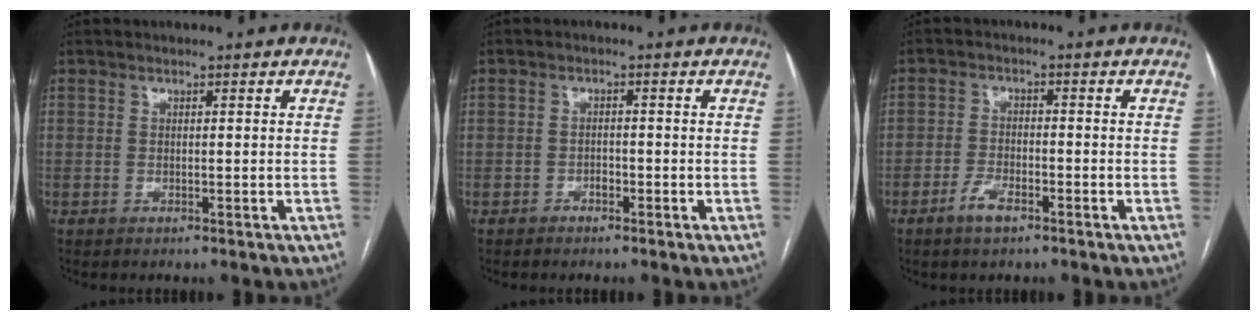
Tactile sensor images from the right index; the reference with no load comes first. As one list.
[{"total": 1.8, "force": [-1.2, 1.3, -0.1], "torque": [0.007, 0.008, -0.026]}, {"total": 3.6, "force": [-2.3, 1.4, 2.3], "torque": [-0.047, 0.003, -0.043]}]